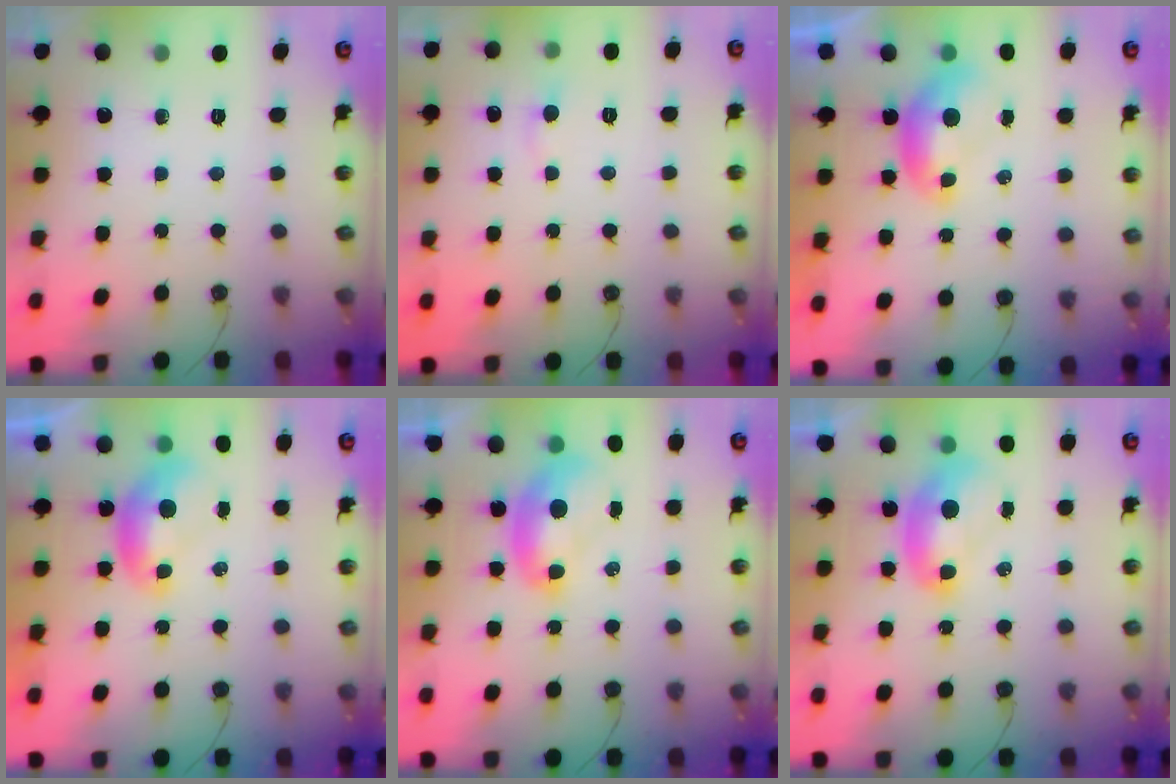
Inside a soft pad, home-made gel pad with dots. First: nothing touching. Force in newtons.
{"total": 0.7, "press": 0.3, "slide": 0.6}
{"total": 0.0}
{"total": 0.0}
{"total": 1.9, "press": 1.9, "slide": 0.1}
{"total": 2.0, "press": 2.0, "slide": 0.0}